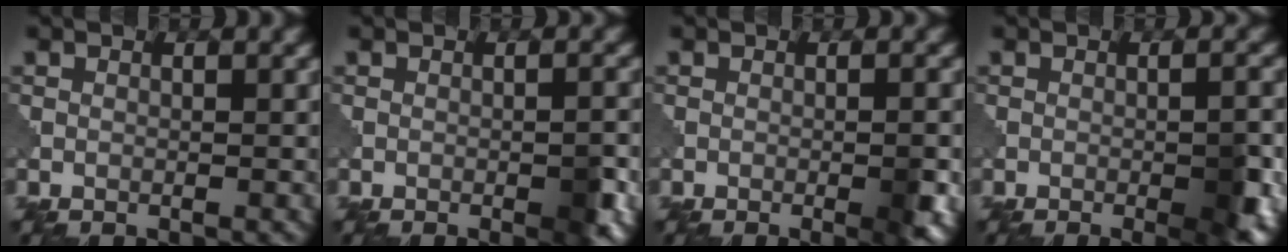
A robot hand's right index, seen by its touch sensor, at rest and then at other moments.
{"total": 2.5, "force": [-1.1, 0.6, 2.2], "torque": [-0.036, 0.002, -0.017]}
{"total": 2.6, "force": [-1.0, 0.6, 2.4], "torque": [-0.037, 0.000, -0.014]}
{"total": 4.7, "force": [-1.6, 1.1, 4.2], "torque": [-0.066, -0.002, -0.019]}